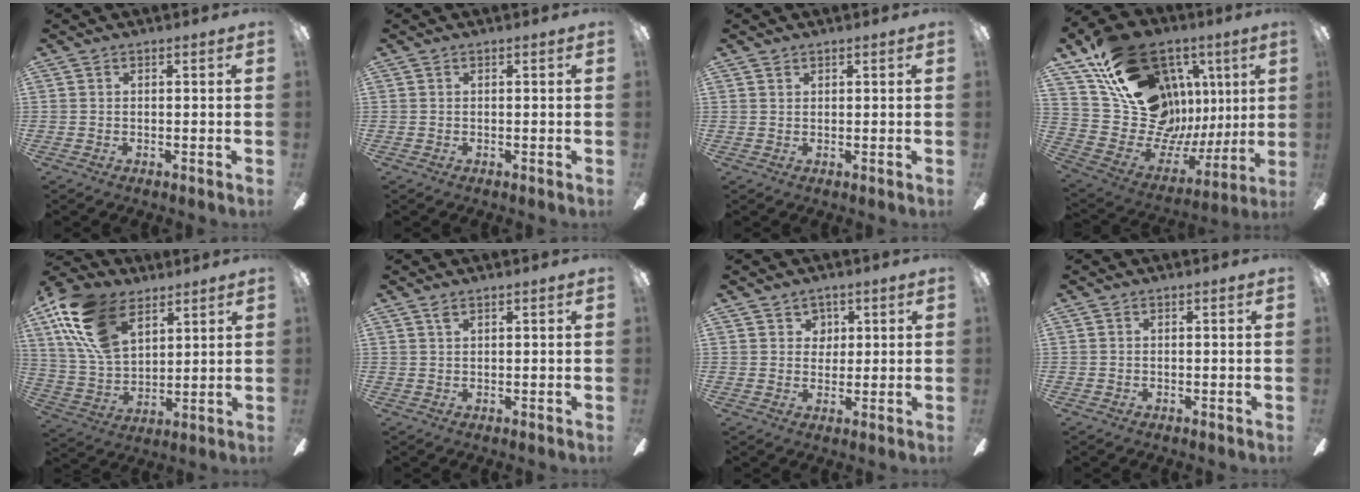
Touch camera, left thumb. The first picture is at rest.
{"total": 0.0}
{"total": 0.9, "force": [0.8, 0.4, 0.0], "torque": [-0.001, 0.000, 0.015]}
{"total": 24.4, "force": [12.6, 16.8, 12.4], "torque": [-0.206, -0.084, 0.268]}
{"total": 18.8, "force": [10.0, 11.0, 11.6], "torque": [-0.252, -0.024, 0.187]}
{"total": 1.2, "force": [1.0, 0.3, 0.6], "torque": [-0.015, 0.002, 0.017]}
{"total": 3.7, "force": [2.0, 3.1, 0.3], "torque": [0.005, -0.005, 0.031]}
{"total": 0.0}